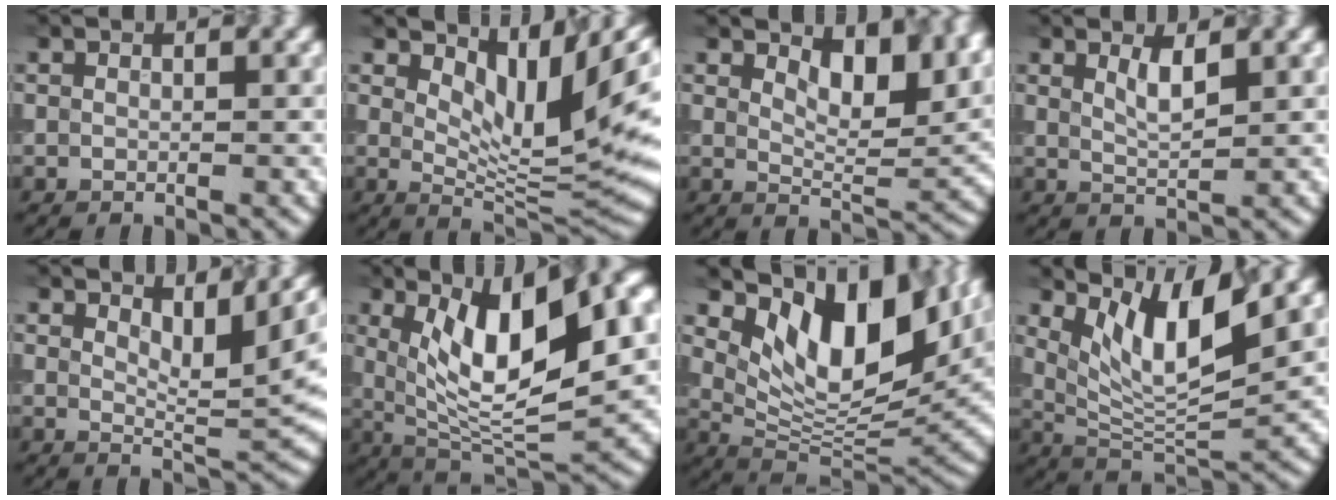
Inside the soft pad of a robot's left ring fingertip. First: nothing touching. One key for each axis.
{"total": 8.8, "fx": 3.6, "fy": 2.6, "fz": 7.6, "tx": -0.124, "ty": -0.014, "tz": 0.068}
{"total": 6.9, "fx": 3.5, "fy": 3.1, "fz": 5.1, "tx": -0.075, "ty": -0.007, "tz": 0.057}
{"total": 2.0, "fx": 1.1, "fy": 0.5, "fz": 1.6, "tx": -0.031, "ty": -0.005, "tz": 0.021}
{"total": 6.2, "fx": 2.3, "fy": 1.8, "fz": 5.5, "tx": -0.084, "ty": -0.002, "tz": 0.038}
{"total": 12.8, "fx": 3.0, "fy": 5.0, "fz": 11.4, "tx": -0.181, "ty": -0.004, "tz": 0.051}
{"total": 11.8, "fx": 5.2, "fy": 5.5, "fz": 9.1, "tx": -0.143, "ty": -0.011, "tz": 0.100}
{"total": 7.1, "fx": 3.5, "fy": 2.1, "fz": 5.8, "tx": -0.105, "ty": -0.011, "tz": 0.065}